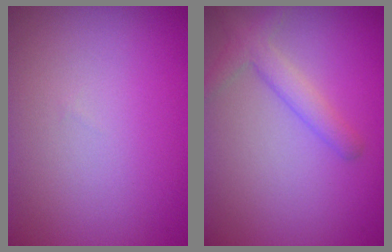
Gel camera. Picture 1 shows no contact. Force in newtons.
{"total": 2.5, "press": 2.5, "slide": 0.1}